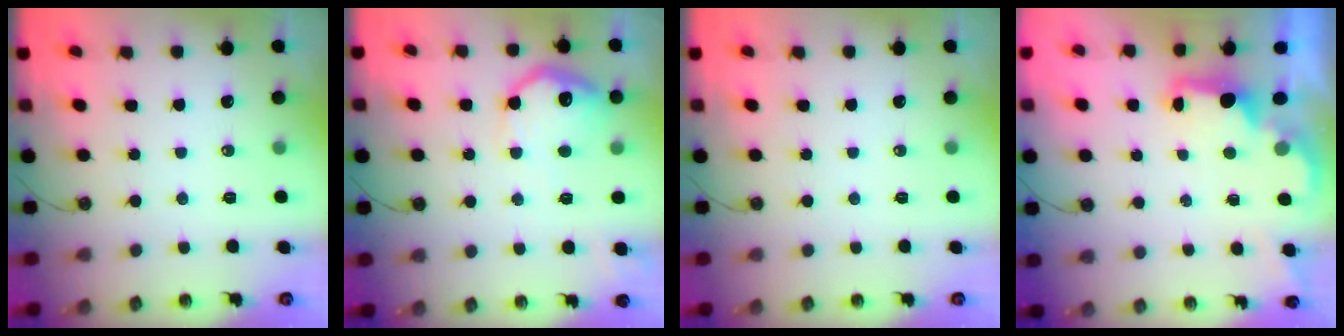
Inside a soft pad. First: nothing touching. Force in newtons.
{"total": 14.3, "press": 14.2, "slide": 1.0}
{"total": 0.0}
{"total": 2.3, "press": 2.2, "slide": 0.7}